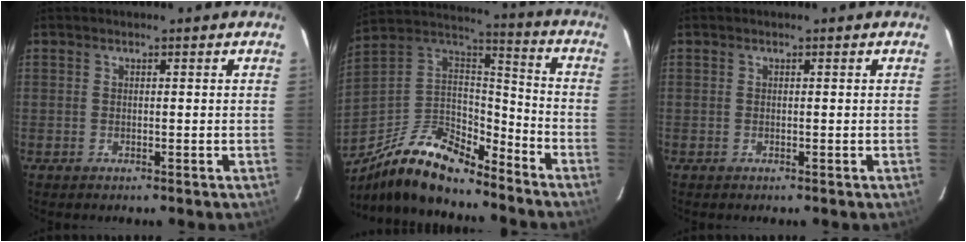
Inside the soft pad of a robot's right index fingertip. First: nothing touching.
{"total": 18.9, "force": [-14.6, 6.4, 10.2], "torque": [-0.212, 0.002, -0.267]}
{"total": 0.0}